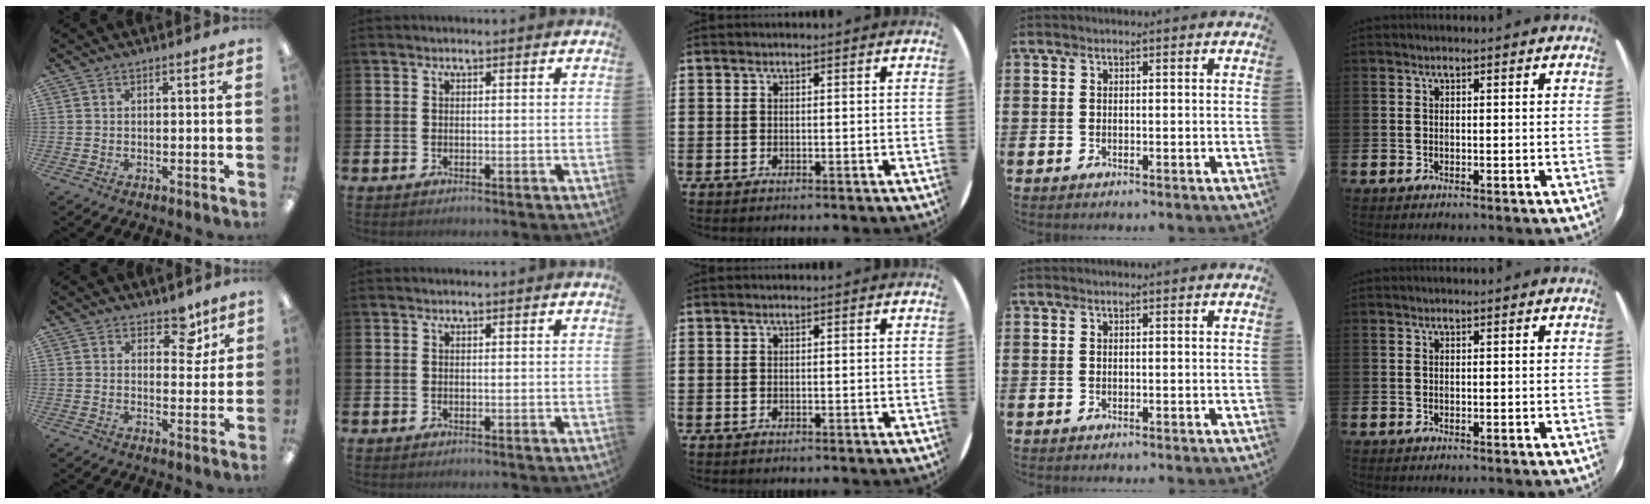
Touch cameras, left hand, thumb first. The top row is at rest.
{"thumb": {"total": 6.8, "force": [4.8, 3.6, 3.1], "torque": [-0.026, -0.025, 0.080]}}